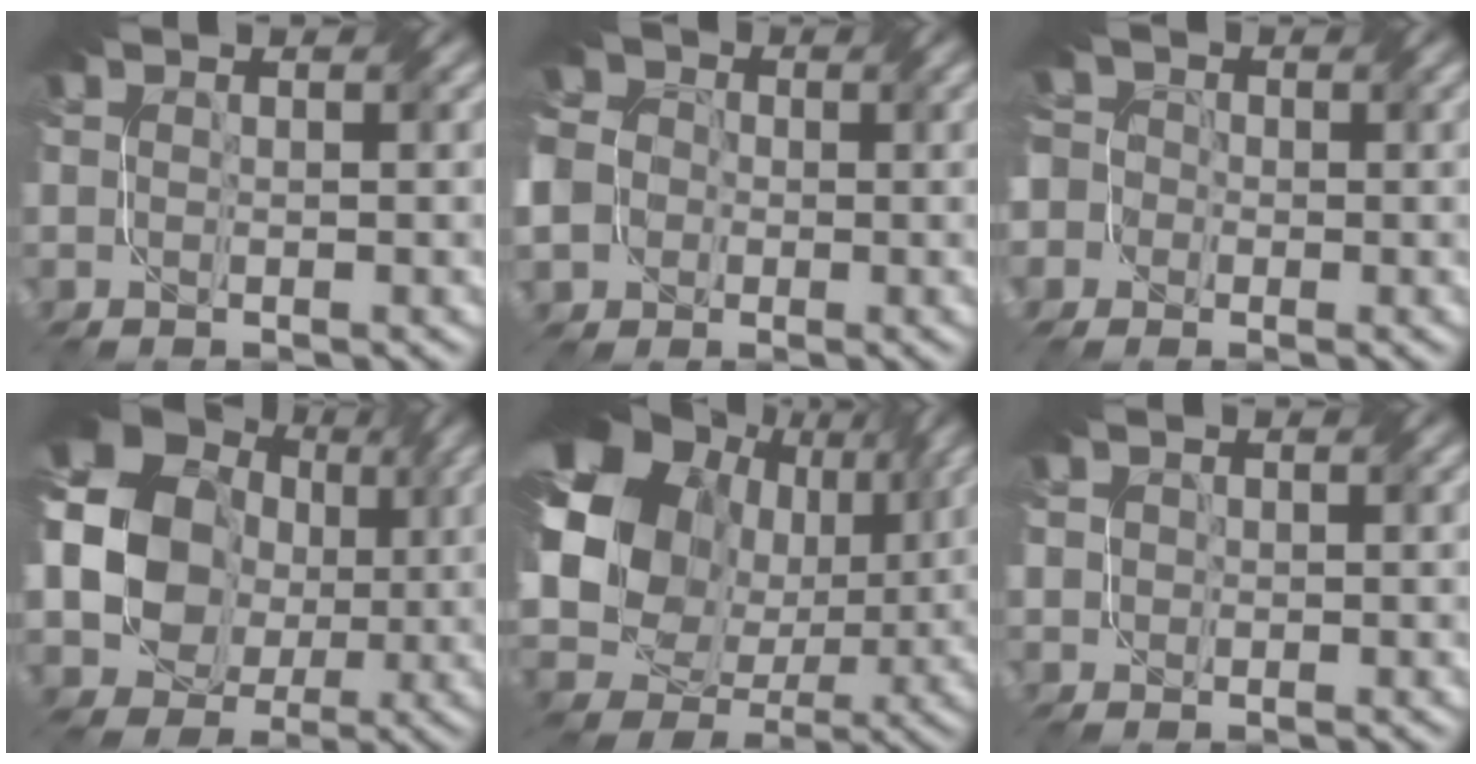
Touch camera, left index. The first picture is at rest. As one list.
[{"total": 11.2, "force": [-3.5, 10.1, 3.2], "torque": [-0.090, -0.012, -0.089]}, {"total": 7.2, "force": [-3.5, 6.0, 2.0], "torque": [-0.054, 0.007, -0.078]}, {"total": 12.7, "force": [2.1, 11.4, 5.3], "torque": [-0.129, 0.017, 0.020]}, {"total": 17.9, "force": [3.3, 14.9, 9.3], "torque": [-0.183, 0.016, 0.056]}, {"total": 1.2, "force": [0.2, 1.2, -0.1], "torque": [0.001, 0.002, 0.003]}]